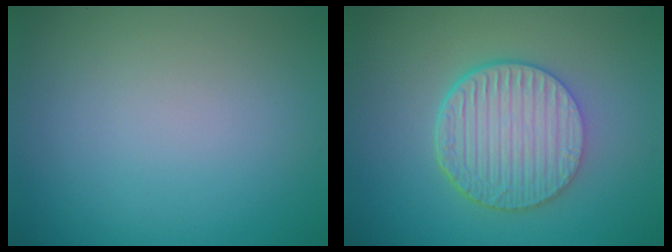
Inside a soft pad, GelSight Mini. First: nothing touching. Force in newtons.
{"total": 6.5, "press": 4.7, "slide": 4.4}